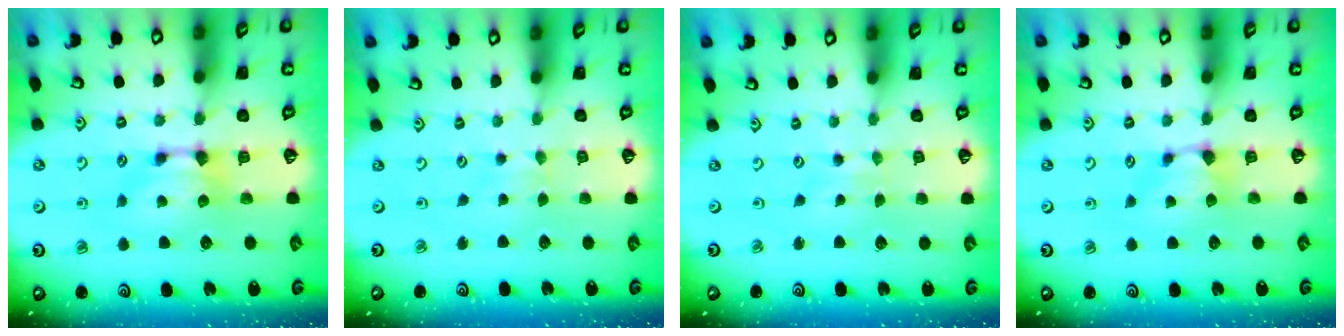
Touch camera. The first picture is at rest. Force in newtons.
{"total": 2.4, "press": 2.4, "slide": 0.1}
{"total": 2.7, "press": 2.6, "slide": 0.4}
{"total": 0.9, "press": 0.4, "slide": 0.8}